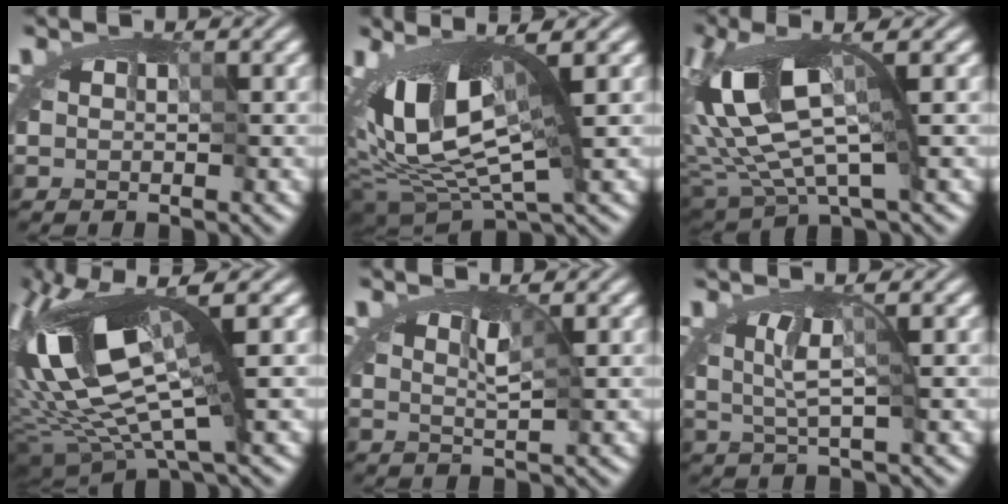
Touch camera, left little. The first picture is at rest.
{"total": 9.4, "force": [-0.8, 3.6, 8.7], "torque": [-0.153, -0.011, -0.017]}
{"total": 8.6, "force": [-0.4, 3.0, 8.0], "torque": [-0.173, -0.008, -0.017]}
{"total": 12.6, "force": [-1.0, 4.0, 11.9], "torque": [-0.244, 0.002, -0.022]}
{"total": 1.1, "force": [0.9, 0.0, 0.6], "torque": [-0.008, 0.005, 0.004]}
{"total": 1.9, "force": [-0.3, 0.1, 1.8], "torque": [-0.030, -0.001, -0.007]}